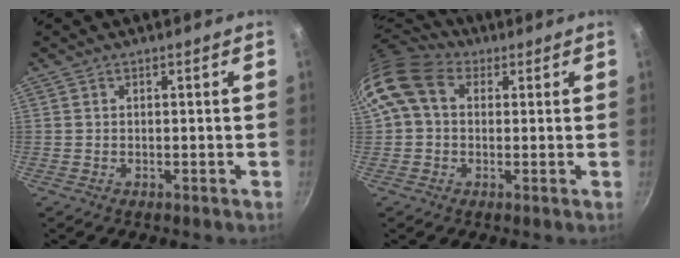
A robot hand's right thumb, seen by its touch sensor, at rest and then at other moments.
{"total": 11.8, "force": [2.7, 9.0, 7.2], "torque": [-0.135, 0.021, 0.032]}